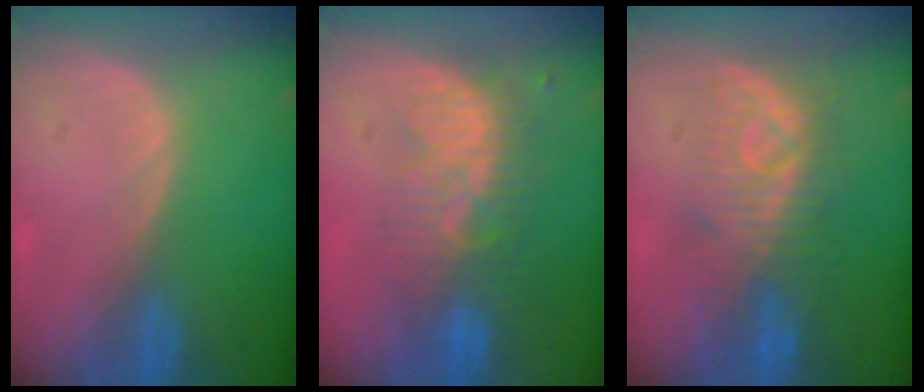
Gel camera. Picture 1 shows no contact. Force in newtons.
{"total": 8.1, "press": 7.5, "slide": 3.1}
{"total": 8.0, "press": 8.0, "slide": 0.6}